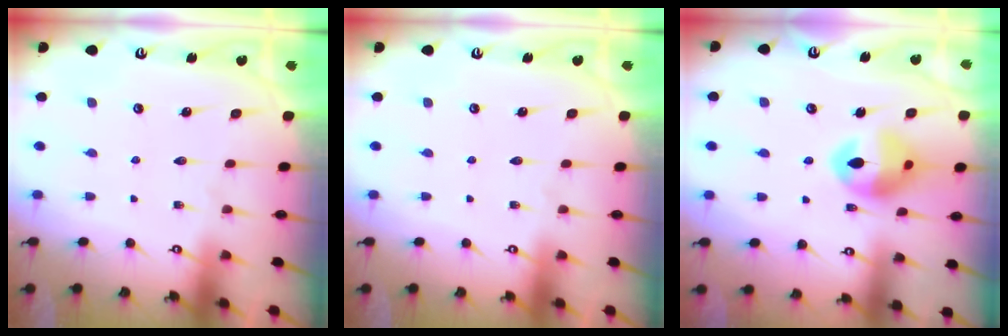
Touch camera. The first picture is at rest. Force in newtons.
{"total": 0.0}
{"total": 14.0, "press": 13.9, "slide": 1.5}